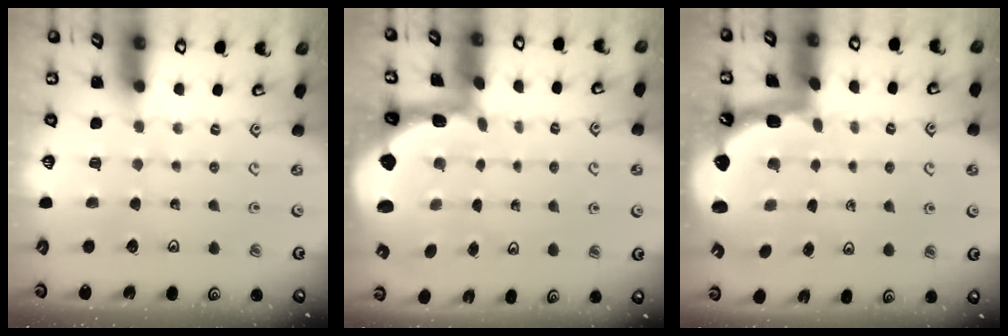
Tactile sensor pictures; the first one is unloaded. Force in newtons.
{"total": 2.3, "press": 1.5, "slide": 1.8}
{"total": 2.7, "press": 1.5, "slide": 2.2}